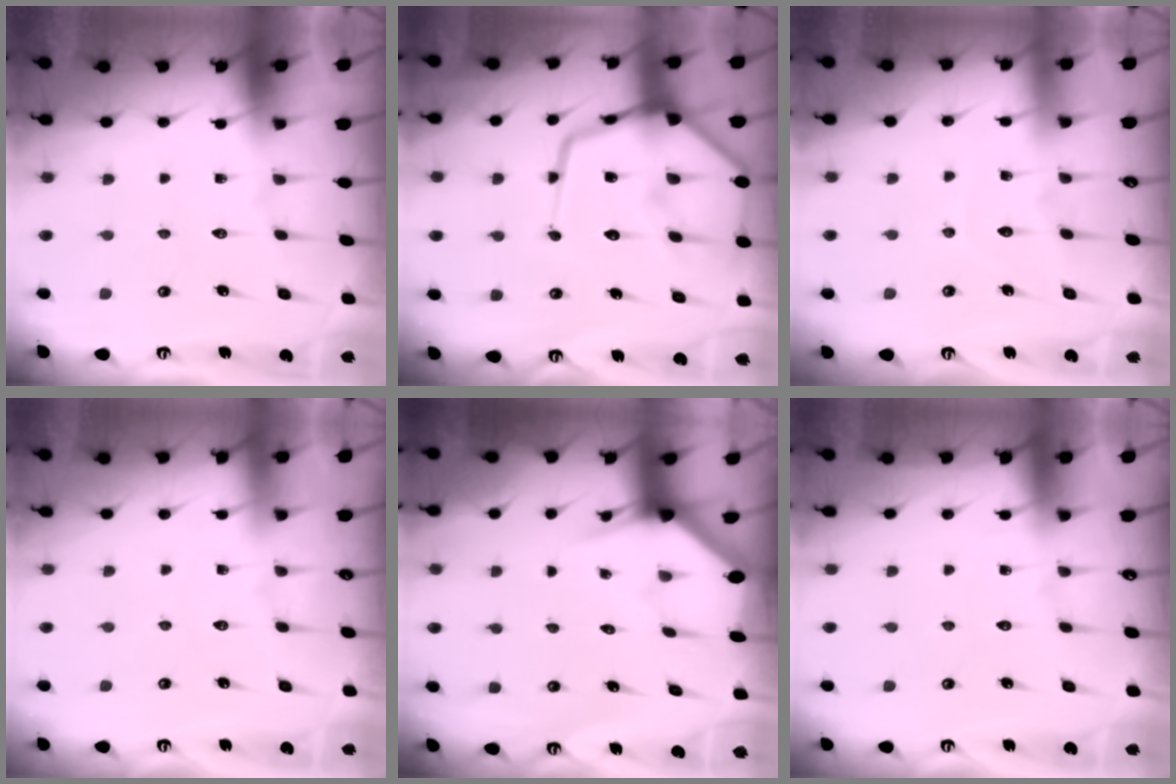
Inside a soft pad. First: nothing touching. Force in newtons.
{"total": 18.6, "press": 18.4, "slide": 2.0}
{"total": 4.9, "press": 4.9, "slide": 0.4}
{"total": 1.1, "press": 1.1, "slide": 0.2}
{"total": 3.0, "press": 3.0, "slide": 0.1}
{"total": 3.2, "press": 3.2, "slide": 0.6}